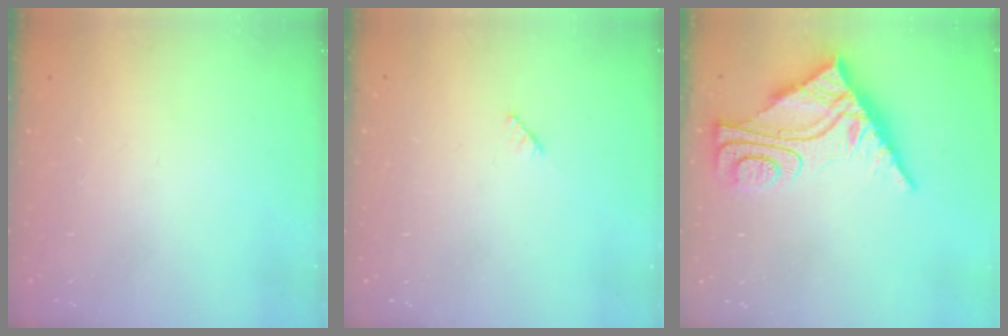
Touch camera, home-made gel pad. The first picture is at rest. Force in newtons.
{"total": 1.9, "press": 1.9, "slide": 0.3}
{"total": 12.3, "press": 12.2, "slide": 1.2}